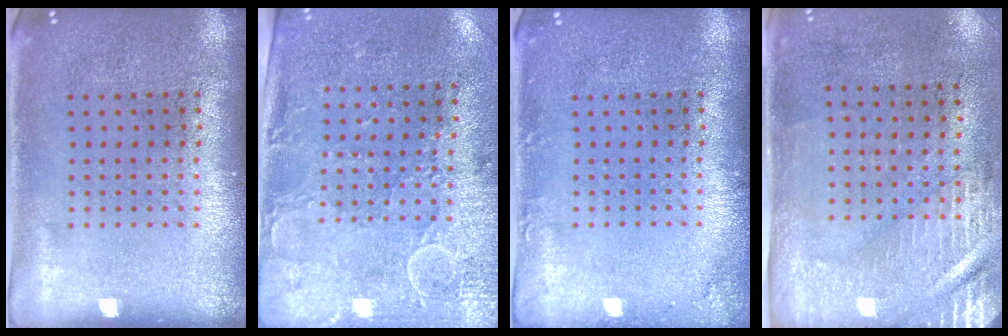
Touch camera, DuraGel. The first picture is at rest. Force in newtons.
{"total": 3.0, "press": 2.4, "slide": 1.7}
{"total": 1.1, "press": 1.1, "slide": 0.1}
{"total": 2.9, "press": 2.5, "slide": 1.5}